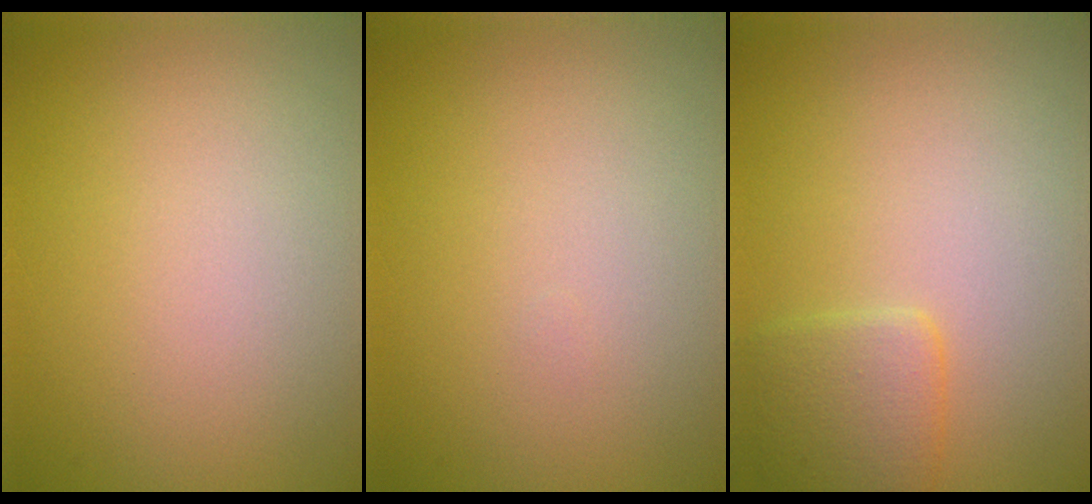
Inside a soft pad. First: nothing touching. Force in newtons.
{"total": 0.0}
{"total": 2.3, "press": 2.3, "slide": 0.1}